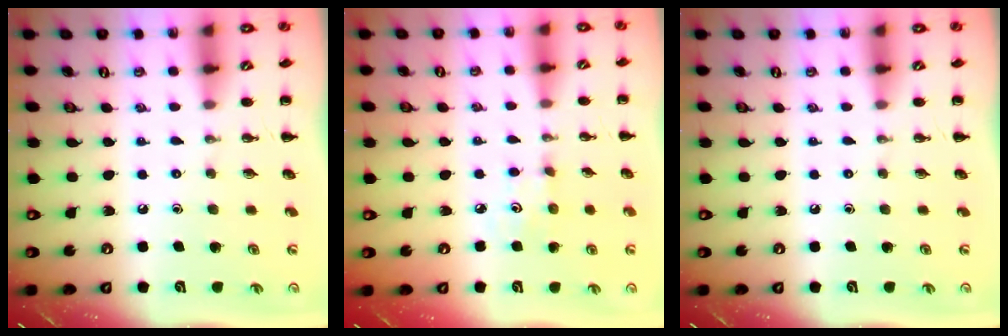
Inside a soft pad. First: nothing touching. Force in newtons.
{"total": 3.7, "press": 3.6, "slide": 1.1}
{"total": 0.0}